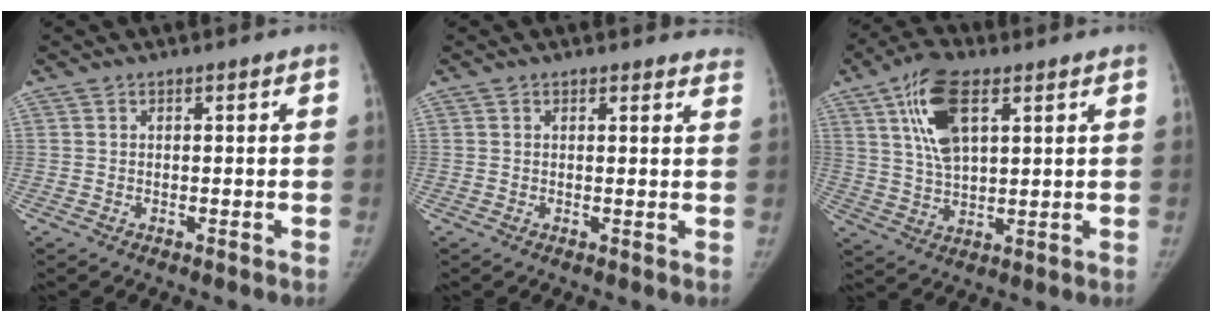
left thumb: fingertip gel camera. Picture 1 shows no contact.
{"total": 4.3, "force": [4.0, 1.5, 0.1], "torque": [0.033, -0.017, 0.019]}
{"total": 12.0, "force": [5.0, 5.6, 9.4], "torque": [-0.170, -0.007, 0.095]}